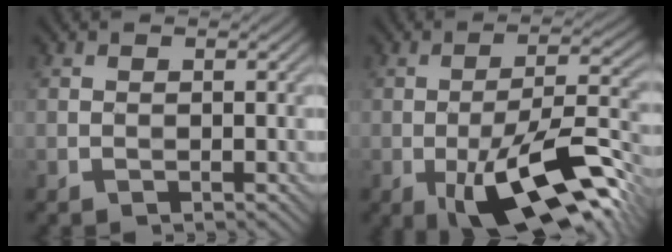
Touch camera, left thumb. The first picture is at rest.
{"total": 14.3, "force": [-6.0, 4.6, 12.1], "torque": [-0.201, 0.000, -0.101]}